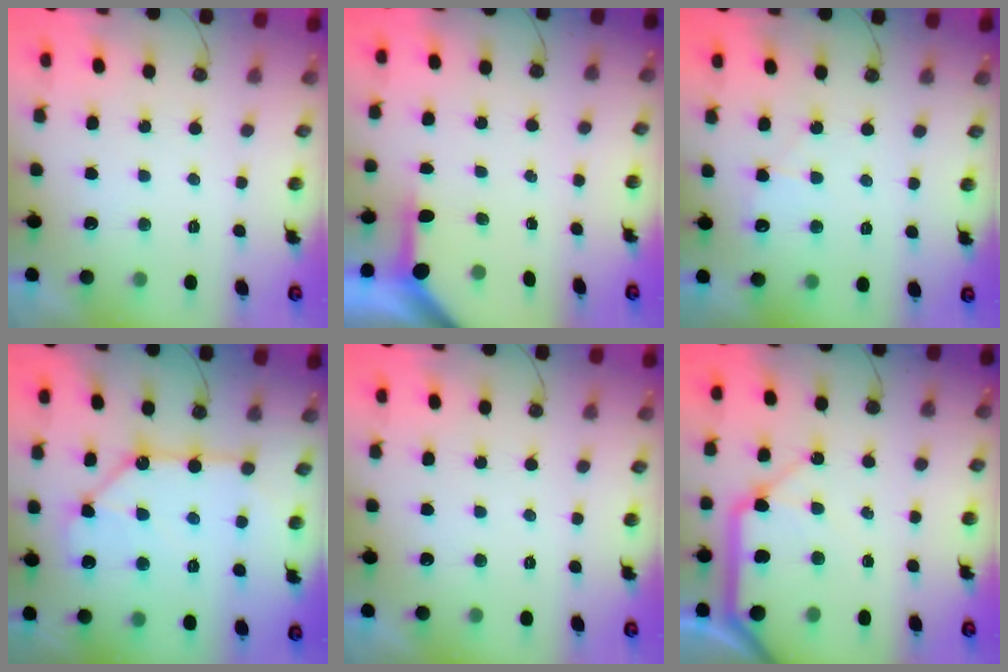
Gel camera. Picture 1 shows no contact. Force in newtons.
{"total": 3.4, "press": 3.3, "slide": 0.4}
{"total": 4.4, "press": 4.4, "slide": 0.7}
{"total": 11.0, "press": 11.0, "slide": 1.2}
{"total": 0.0}
{"total": 16.8, "press": 16.7, "slide": 2.1}